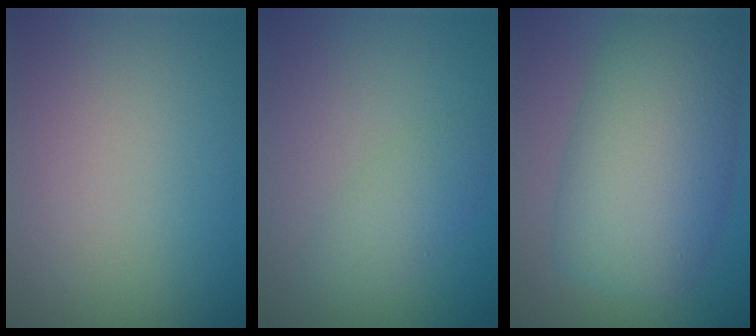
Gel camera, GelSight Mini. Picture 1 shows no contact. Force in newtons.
{"total": 2.2, "press": 2.2, "slide": 0.1}
{"total": 10.3, "press": 10.3, "slide": 0.4}